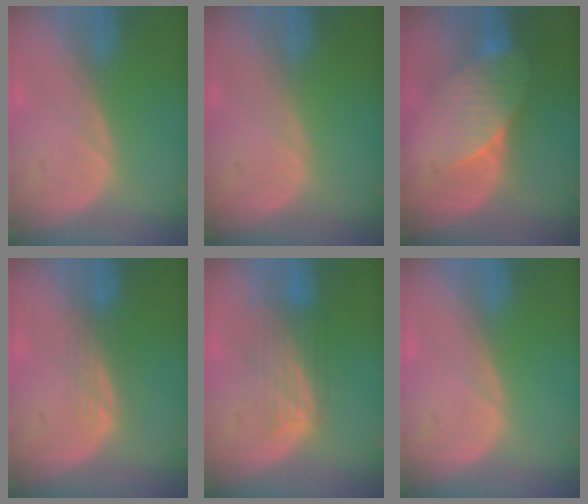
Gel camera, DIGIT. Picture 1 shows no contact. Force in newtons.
{"total": 0.0}
{"total": 7.4, "press": 6.9, "slide": 2.8}
{"total": 3.0, "press": 2.5, "slide": 1.7}
{"total": 5.4, "press": 5.4, "slide": 0.4}
{"total": 0.0}